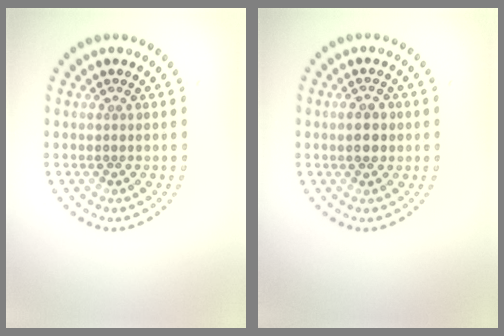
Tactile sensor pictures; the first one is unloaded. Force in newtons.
{"total": 2.5, "press": 2.5, "slide": 0.0}